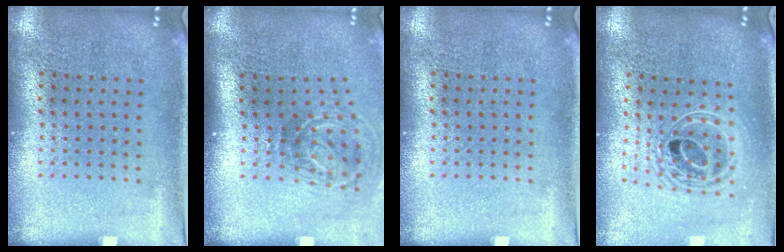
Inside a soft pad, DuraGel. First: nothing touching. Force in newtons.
{"total": 2.1, "press": 1.2, "slide": 1.6}
{"total": 0.0}
{"total": 2.0, "press": 1.5, "slide": 1.3}